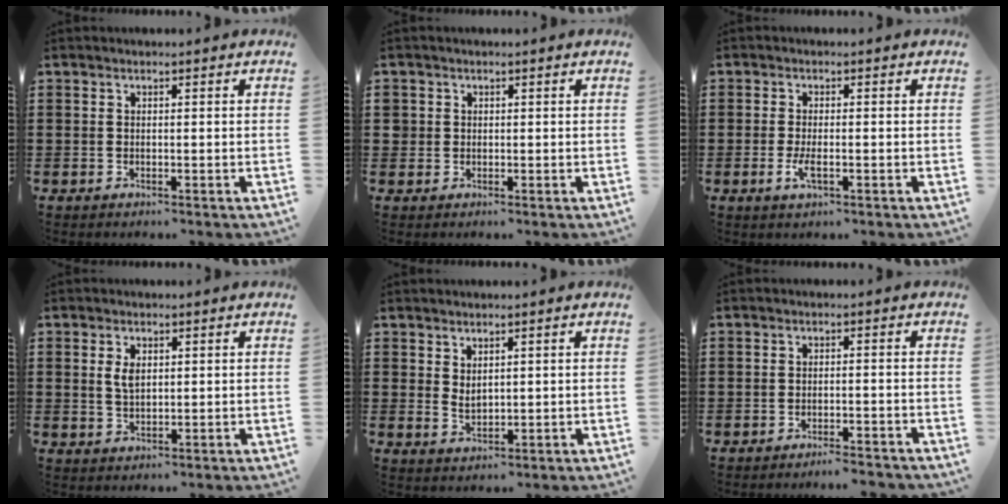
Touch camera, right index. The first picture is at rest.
{"total": 1.5, "force": [0.4, 1.5, 0.1], "torque": [-0.007, 0.008, 0.008]}
{"total": 2.6, "force": [-0.7, 0.9, 2.4], "torque": [-0.057, -0.007, -0.018]}
{"total": 2.9, "force": [0.8, 1.6, 2.3], "torque": [-0.050, 0.007, 0.014]}
{"total": 2.0, "force": [1.4, 1.1, 0.9], "torque": [-0.020, 0.003, 0.026]}
{"total": 2.3, "force": [-2.2, -0.1, 0.6], "torque": [-0.012, 0.000, -0.045]}